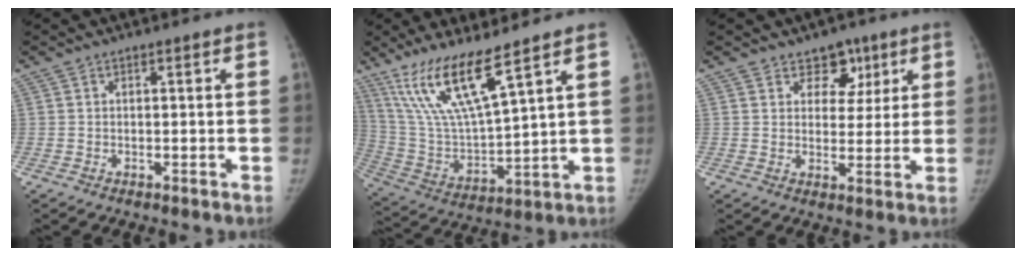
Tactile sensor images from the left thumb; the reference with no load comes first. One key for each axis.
{"total": 15.4, "fx": 10.0, "fy": 2.3, "fz": 11.5, "tx": -0.227, "ty": -0.055, "tz": 0.213}
{"total": 6.2, "fx": 3.7, "fy": 4.5, "fz": 2.2, "tx": 0.009, "ty": -0.016, "tz": 0.054}